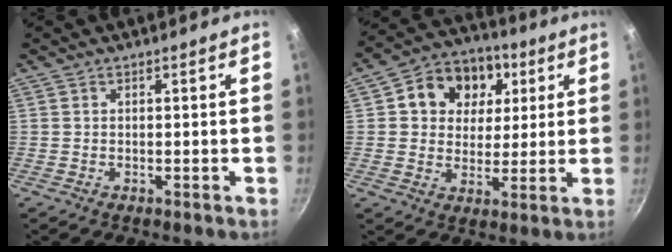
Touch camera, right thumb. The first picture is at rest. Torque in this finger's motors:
{"motor_torque": [-0.82, 0.93, 0.44, -0.40, 0.06]}